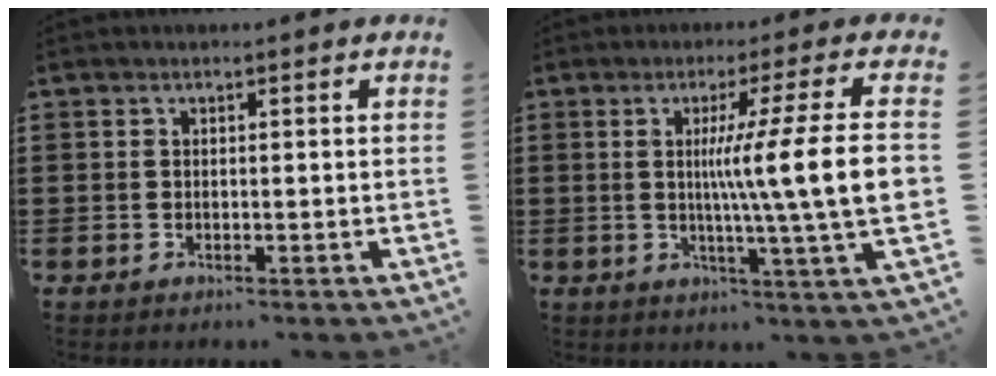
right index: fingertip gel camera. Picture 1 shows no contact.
{"total": 12.2, "force": [0.2, -1.0, 12.2], "torque": [-0.211, -0.018, -0.010]}